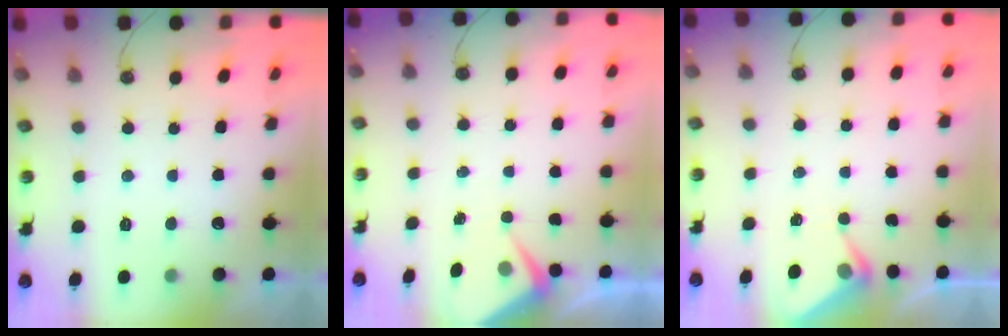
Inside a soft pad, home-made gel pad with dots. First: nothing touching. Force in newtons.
{"total": 4.0, "press": 4.0, "slide": 0.5}
{"total": 4.1, "press": 4.1, "slide": 0.5}